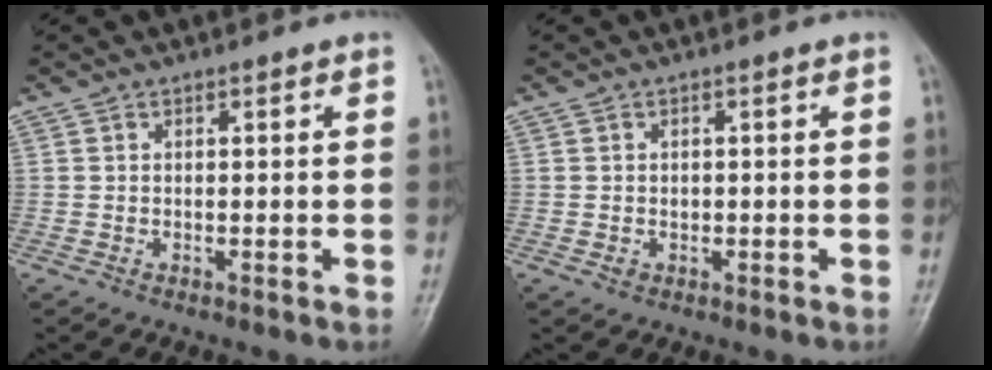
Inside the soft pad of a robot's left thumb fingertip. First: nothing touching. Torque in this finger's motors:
{"motor_torque": [-0.06, 0.06, 0.00, 0.00, 0.00]}